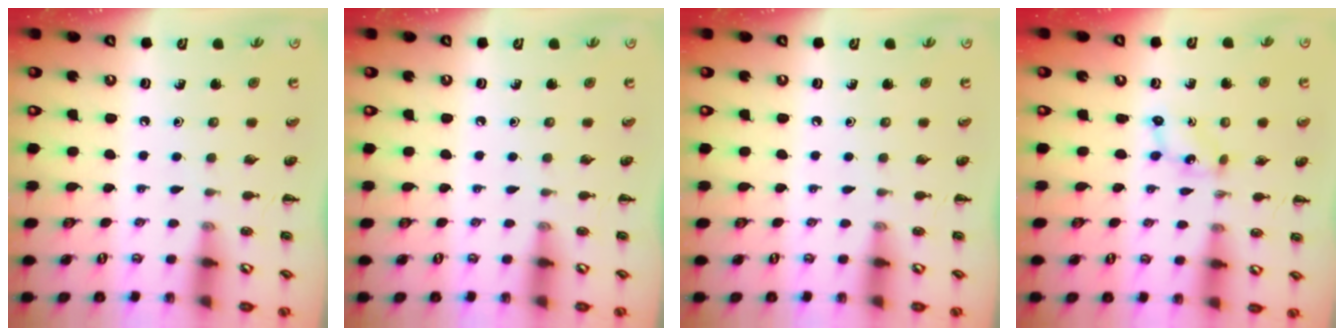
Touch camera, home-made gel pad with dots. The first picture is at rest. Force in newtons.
{"total": 0.0}
{"total": 0.0}
{"total": 1.7, "press": 1.6, "slide": 0.6}